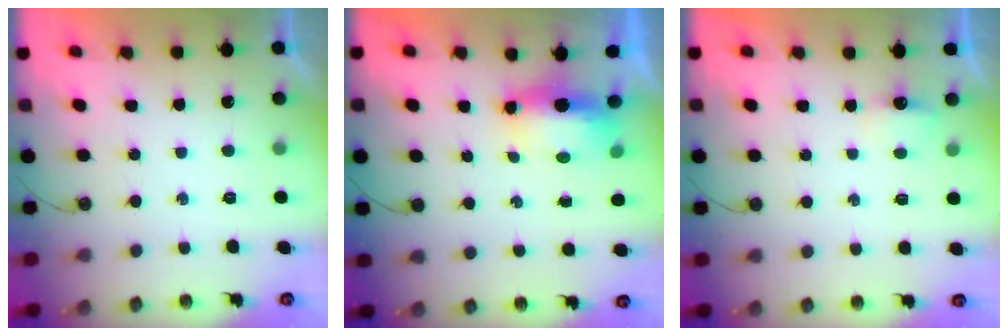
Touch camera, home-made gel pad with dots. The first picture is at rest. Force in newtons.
{"total": 7.0, "press": 6.6, "slide": 2.2}
{"total": 2.9, "press": 2.9, "slide": 0.3}